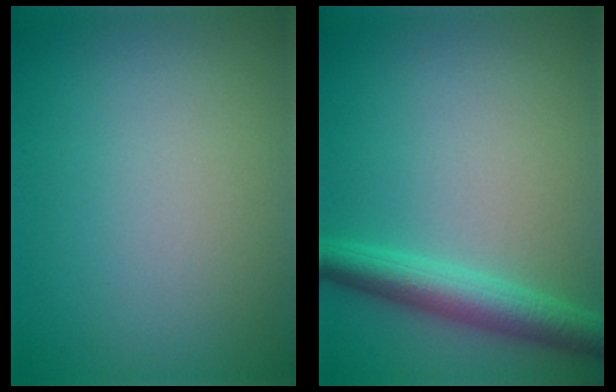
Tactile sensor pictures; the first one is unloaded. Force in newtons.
{"total": 4.2, "press": 4.2, "slide": 0.1}